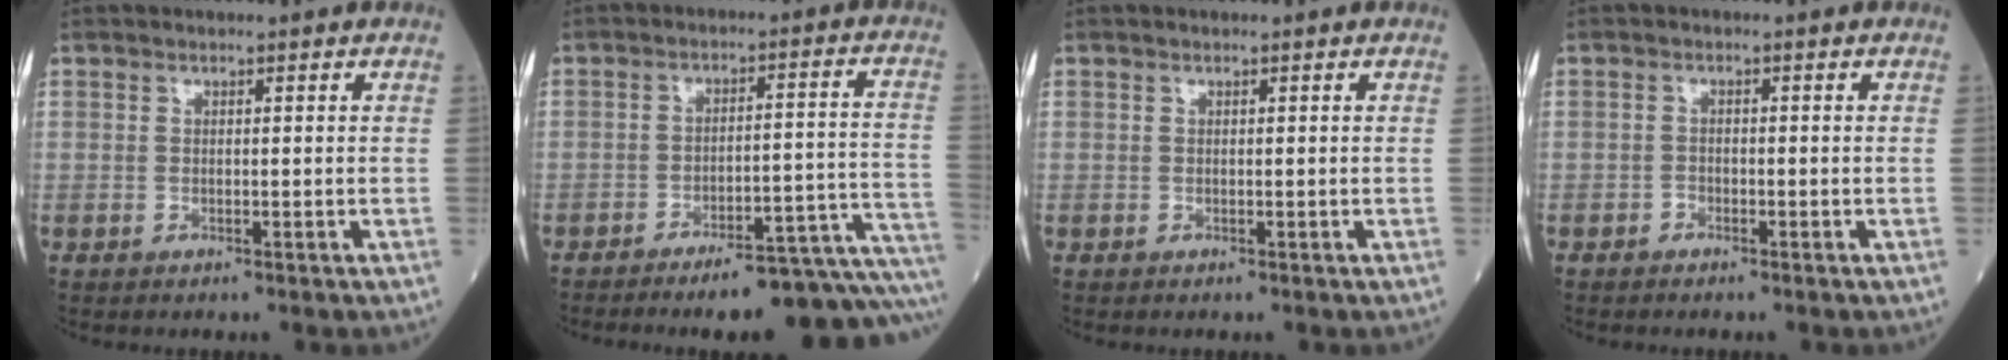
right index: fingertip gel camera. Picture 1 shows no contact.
{"total": 16.9, "force": [-14.7, 0.2, 8.4], "torque": [-0.041, 0.029, -0.194]}
{"total": 0.0}
{"total": 0.8, "force": [-0.7, 0.4, 0.1], "torque": [0.002, 0.002, -0.016]}